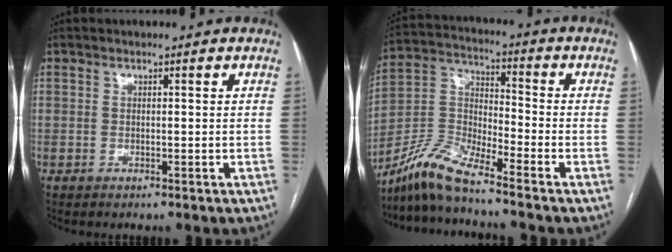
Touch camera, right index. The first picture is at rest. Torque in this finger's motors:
{"motor_torque": [0.88, -1.18, 0.07, 0.01]}